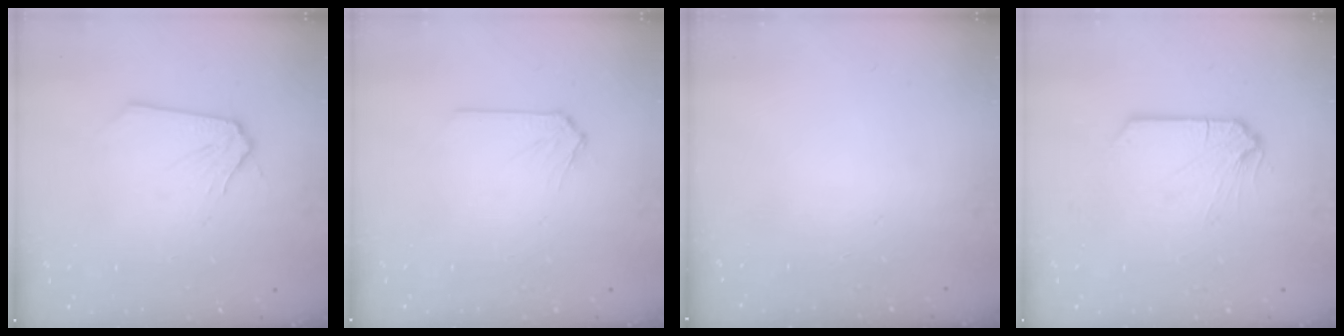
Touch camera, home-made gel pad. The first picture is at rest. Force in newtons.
{"total": 0.0}
{"total": 0.0}
{"total": 0.0}